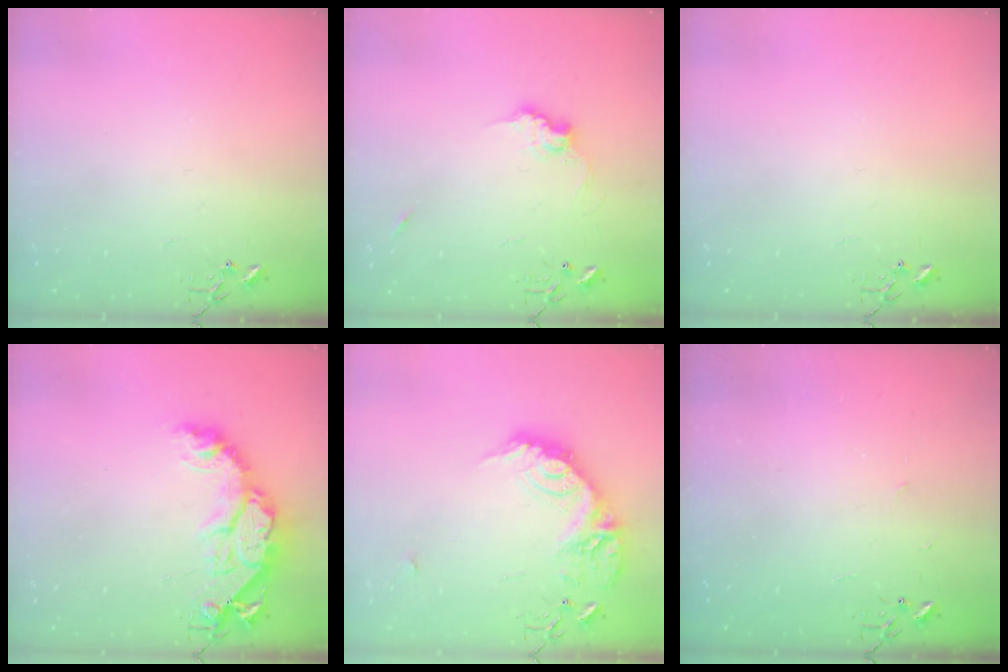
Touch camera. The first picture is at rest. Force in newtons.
{"total": 9.6, "press": 9.6, "slide": 0.8}
{"total": 0.0}
{"total": 16.7, "press": 16.6, "slide": 1.3}
{"total": 19.0, "press": 19.0, "slide": 0.4}
{"total": 2.2, "press": 2.2, "slide": 0.3}